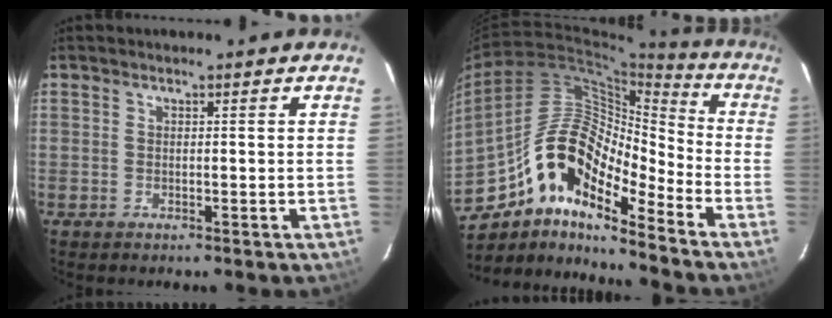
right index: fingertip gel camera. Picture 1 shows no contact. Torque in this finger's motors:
{"motor_torque": [0.95, -0.85, 1.01, 0.21]}